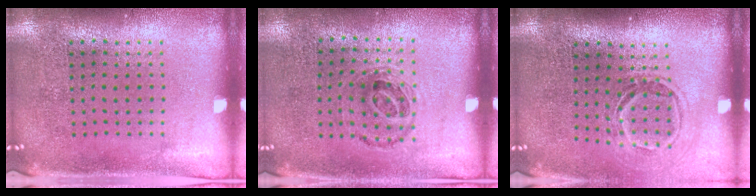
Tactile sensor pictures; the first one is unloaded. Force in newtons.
{"total": 0.9, "press": 0.7, "slide": 0.6}
{"total": 1.5, "press": 1.1, "slide": 1.0}